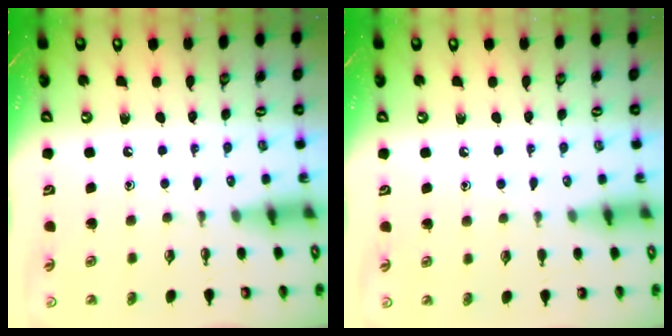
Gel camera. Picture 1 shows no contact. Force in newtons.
{"total": 2.7, "press": 2.6, "slide": 0.3}